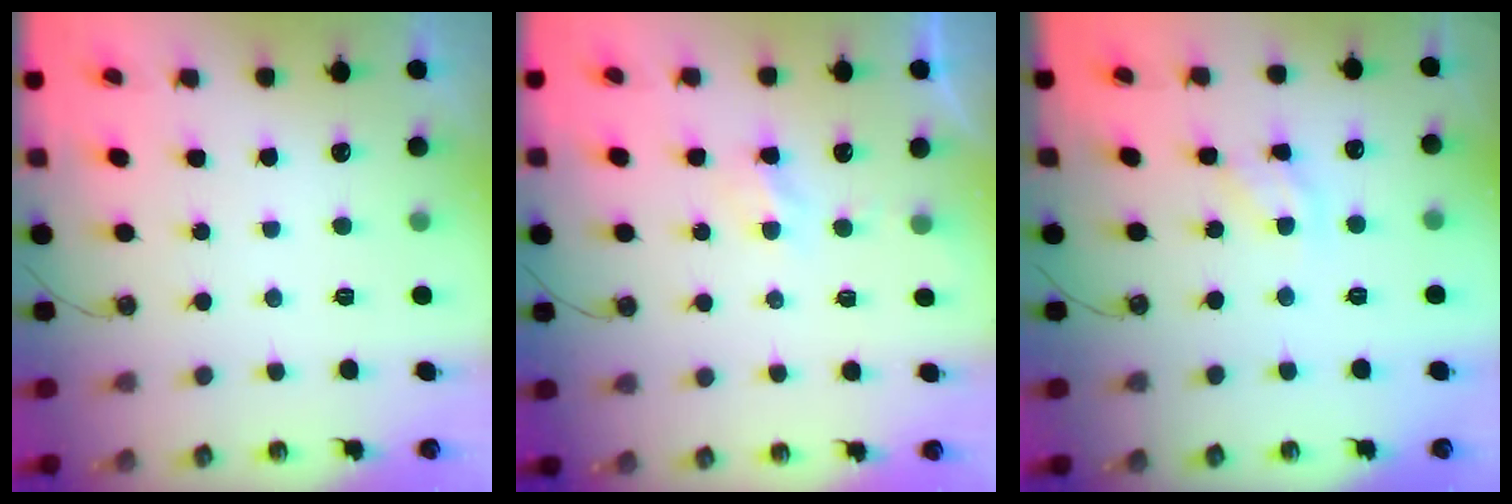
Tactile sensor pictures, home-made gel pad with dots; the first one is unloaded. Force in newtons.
{"total": 3.1, "press": 3.0, "slide": 0.5}
{"total": 7.3, "press": 7.3, "slide": 0.4}